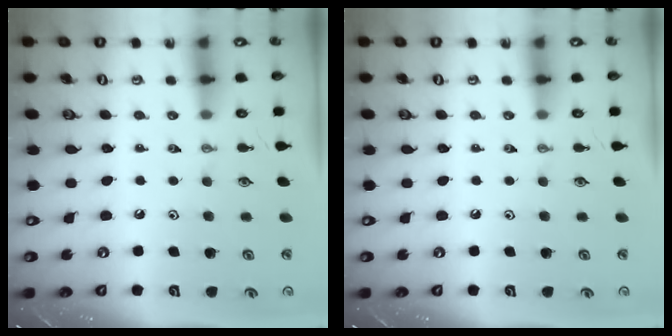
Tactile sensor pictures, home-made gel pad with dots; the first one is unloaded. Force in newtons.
{"total": 0.0}